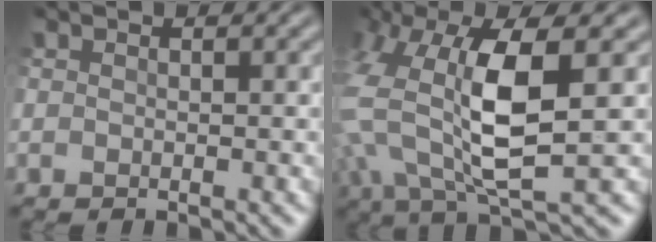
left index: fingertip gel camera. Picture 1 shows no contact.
{"total": 9.5, "force": [1.6, 3.5, 8.7], "torque": [-0.200, -0.002, 0.033]}